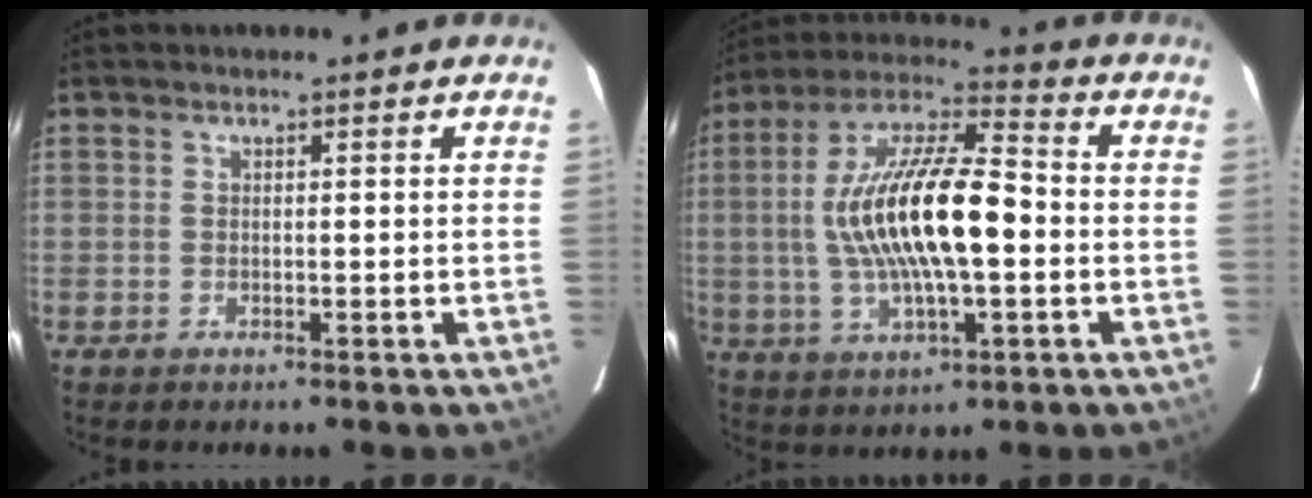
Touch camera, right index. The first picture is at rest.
{"total": 18.7, "force": [-1.0, 5.9, 17.7], "torque": [-0.335, 0.011, -0.022]}